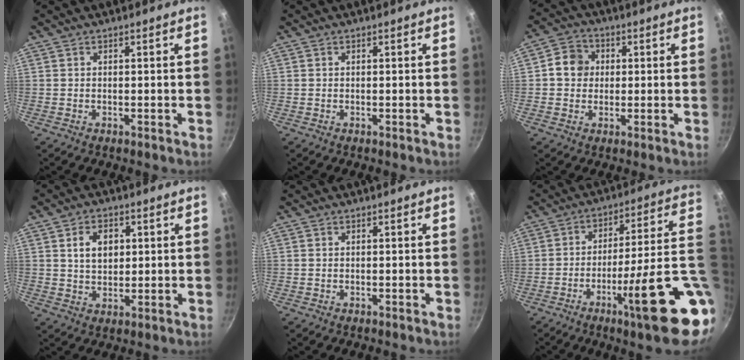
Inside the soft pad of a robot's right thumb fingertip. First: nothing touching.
{"total": 0.0}
{"total": 6.3, "force": [0.8, 5.7, 2.6], "torque": [-0.015, 0.008, -0.002]}
{"total": 6.6, "force": [1.7, 4.7, 4.4], "torque": [-0.055, -0.003, 0.030]}
{"total": 0.0}
{"total": 21.2, "force": [-6.6, 3.2, 19.8], "torque": [-0.250, 0.023, -0.097]}